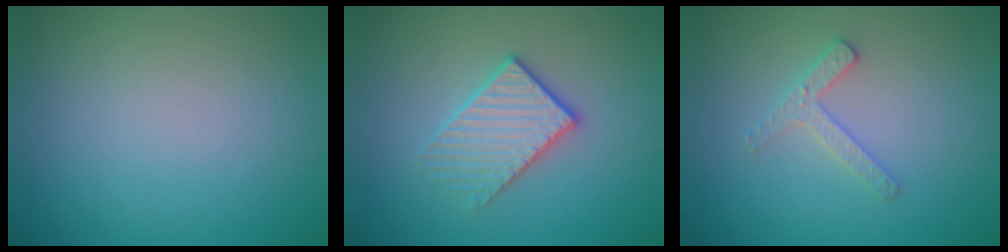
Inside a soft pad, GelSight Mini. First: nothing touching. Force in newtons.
{"total": 3.1, "press": 2.8, "slide": 1.4}
{"total": 1.9, "press": 1.8, "slide": 0.4}